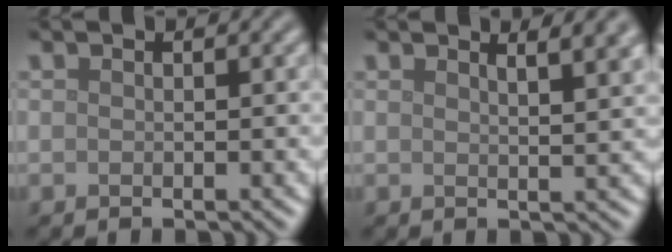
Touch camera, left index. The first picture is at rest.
{"total": 4.1, "force": [2.7, 1.4, 2.8], "torque": [-0.010, 0.016, 0.023]}